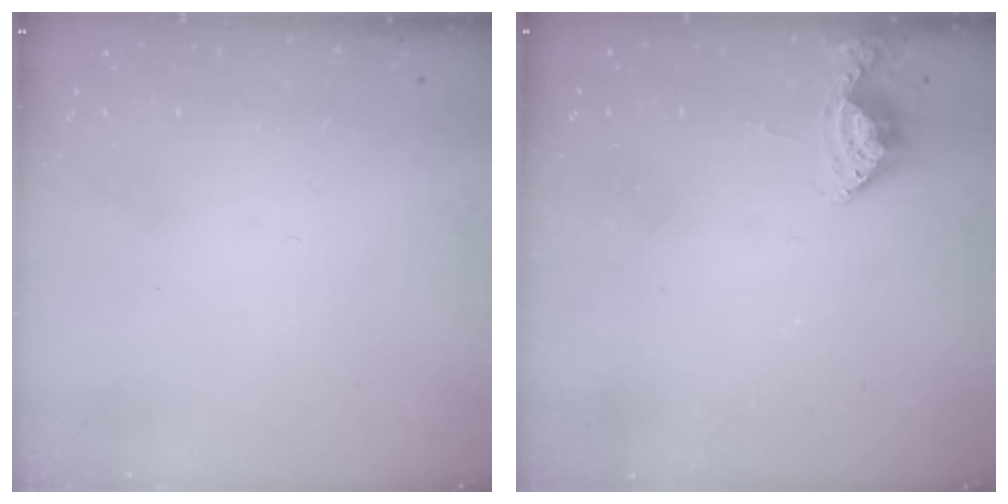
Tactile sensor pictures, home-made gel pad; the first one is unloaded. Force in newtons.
{"total": 5.6, "press": 5.6, "slide": 0.7}